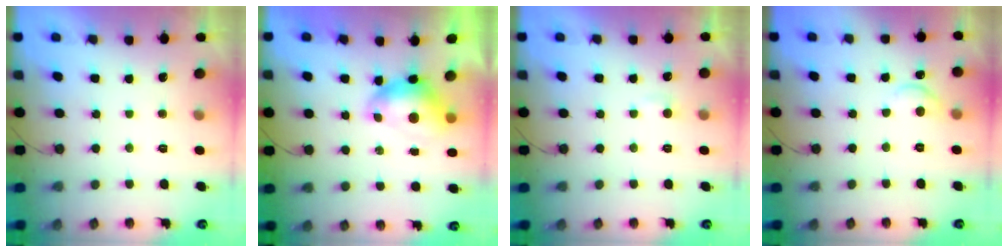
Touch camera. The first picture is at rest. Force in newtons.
{"total": 9.7, "press": 9.6, "slide": 1.3}
{"total": 3.5, "press": 3.5, "slide": 0.4}
{"total": 7.0, "press": 7.0, "slide": 0.7}